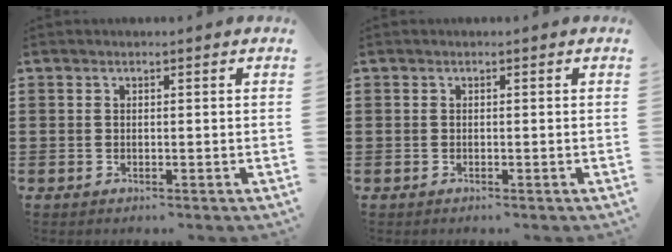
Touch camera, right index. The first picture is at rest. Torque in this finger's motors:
{"motor_torque": [-0.14, 0.12, -0.12, -0.14]}